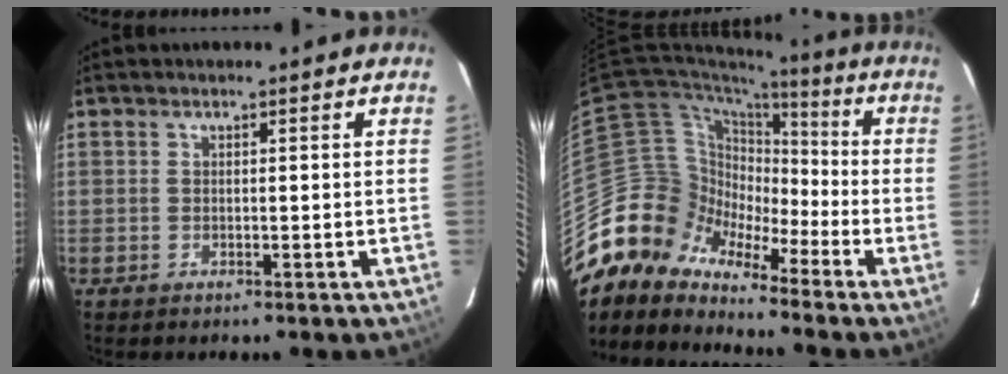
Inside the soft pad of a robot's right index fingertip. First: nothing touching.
{"total": 10.7, "force": [-8.3, 6.8, 0.8], "torque": [-0.029, 0.040, -0.177]}